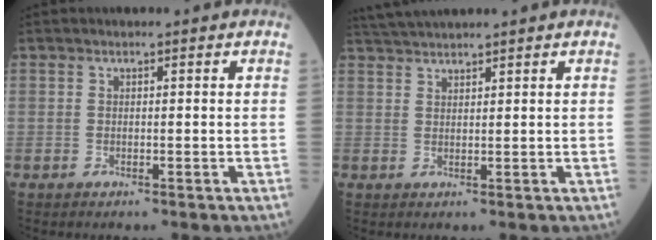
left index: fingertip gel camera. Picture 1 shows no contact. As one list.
[{"total": 4.3, "force": [4.0, -0.7, 1.4], "torque": [-0.030, 0.027, 0.080]}]